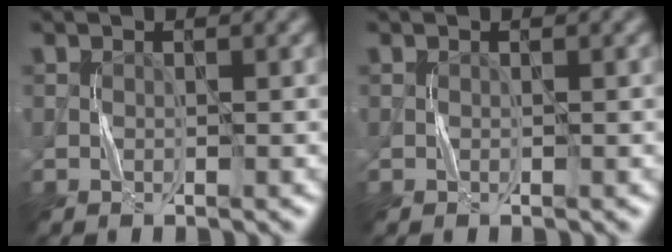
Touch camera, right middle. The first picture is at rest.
{"total": 0.0}